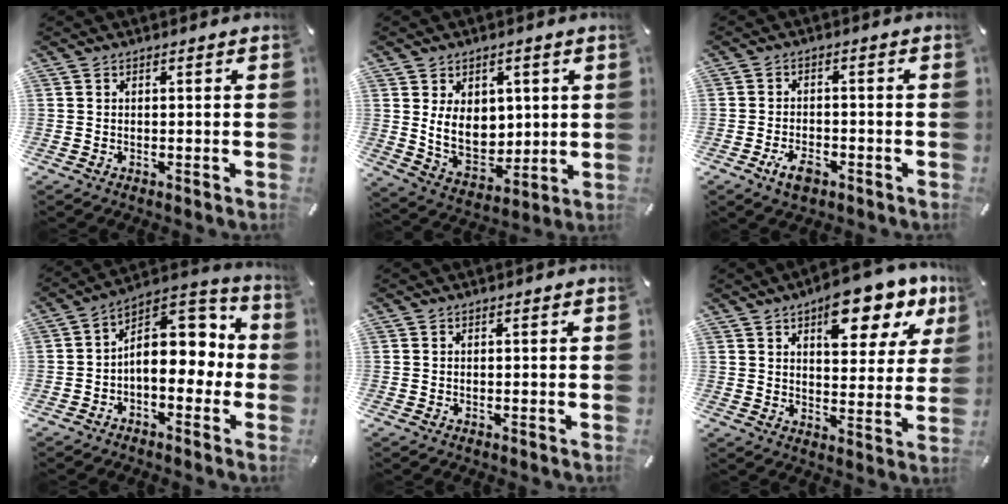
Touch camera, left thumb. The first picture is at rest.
{"total": 10.1, "force": [2.5, 8.0, 5.7], "torque": [-0.111, -0.016, 0.049]}
{"total": 4.9, "force": [-2.6, 2.7, 3.1], "torque": [-0.068, 0.009, -0.049]}
{"total": 13.1, "force": [1.3, 8.9, 9.5], "torque": [-0.107, -0.016, 0.022]}
{"total": 0.0}
{"total": 13.4, "force": [8.5, 6.3, 8.2], "torque": [-0.086, -0.052, 0.140]}